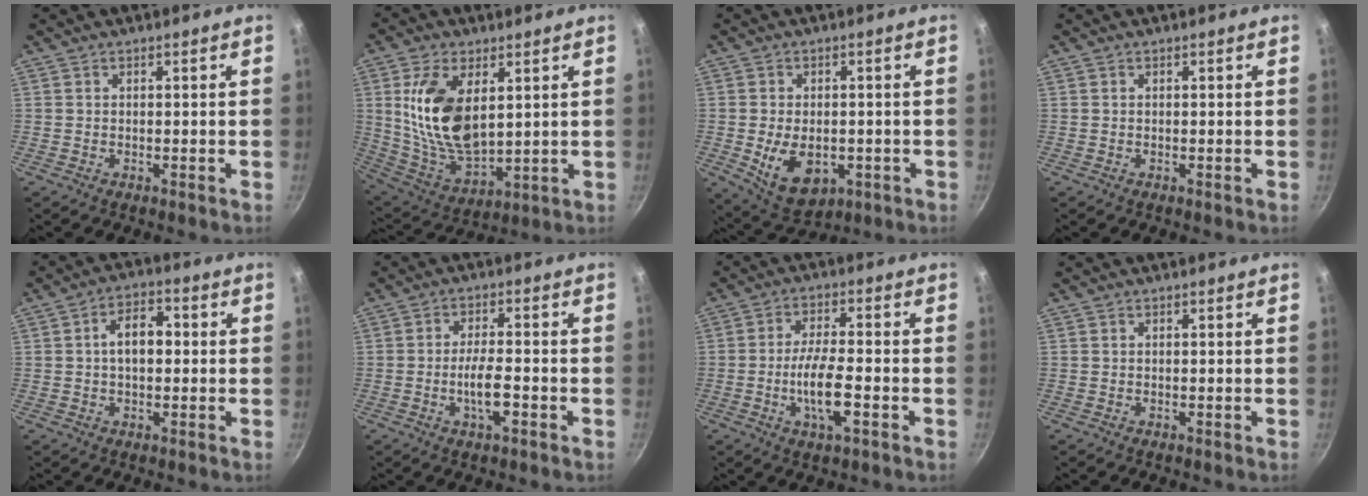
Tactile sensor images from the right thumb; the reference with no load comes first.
{"total": 16.7, "force": [4.0, 8.8, 13.6], "torque": [-0.248, -0.023, 0.091]}
{"total": 10.2, "force": [-2.4, 6.6, 7.4], "torque": [-0.109, -0.002, -0.021]}
{"total": 0.0}
{"total": 6.9, "force": [0.5, 4.1, 5.5], "torque": [-0.081, 0.021, 0.000]}
{"total": 5.7, "force": [-1.9, 1.8, 5.1], "torque": [-0.090, 0.008, -0.035]}
{"total": 8.5, "force": [-2.5, 2.6, 7.7], "torque": [-0.148, 0.008, -0.047]}
{"total": 0.0}